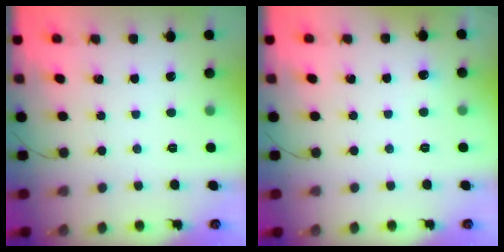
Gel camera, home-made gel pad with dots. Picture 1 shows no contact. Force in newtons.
{"total": 12.0, "press": 2.8, "slide": 11.6}